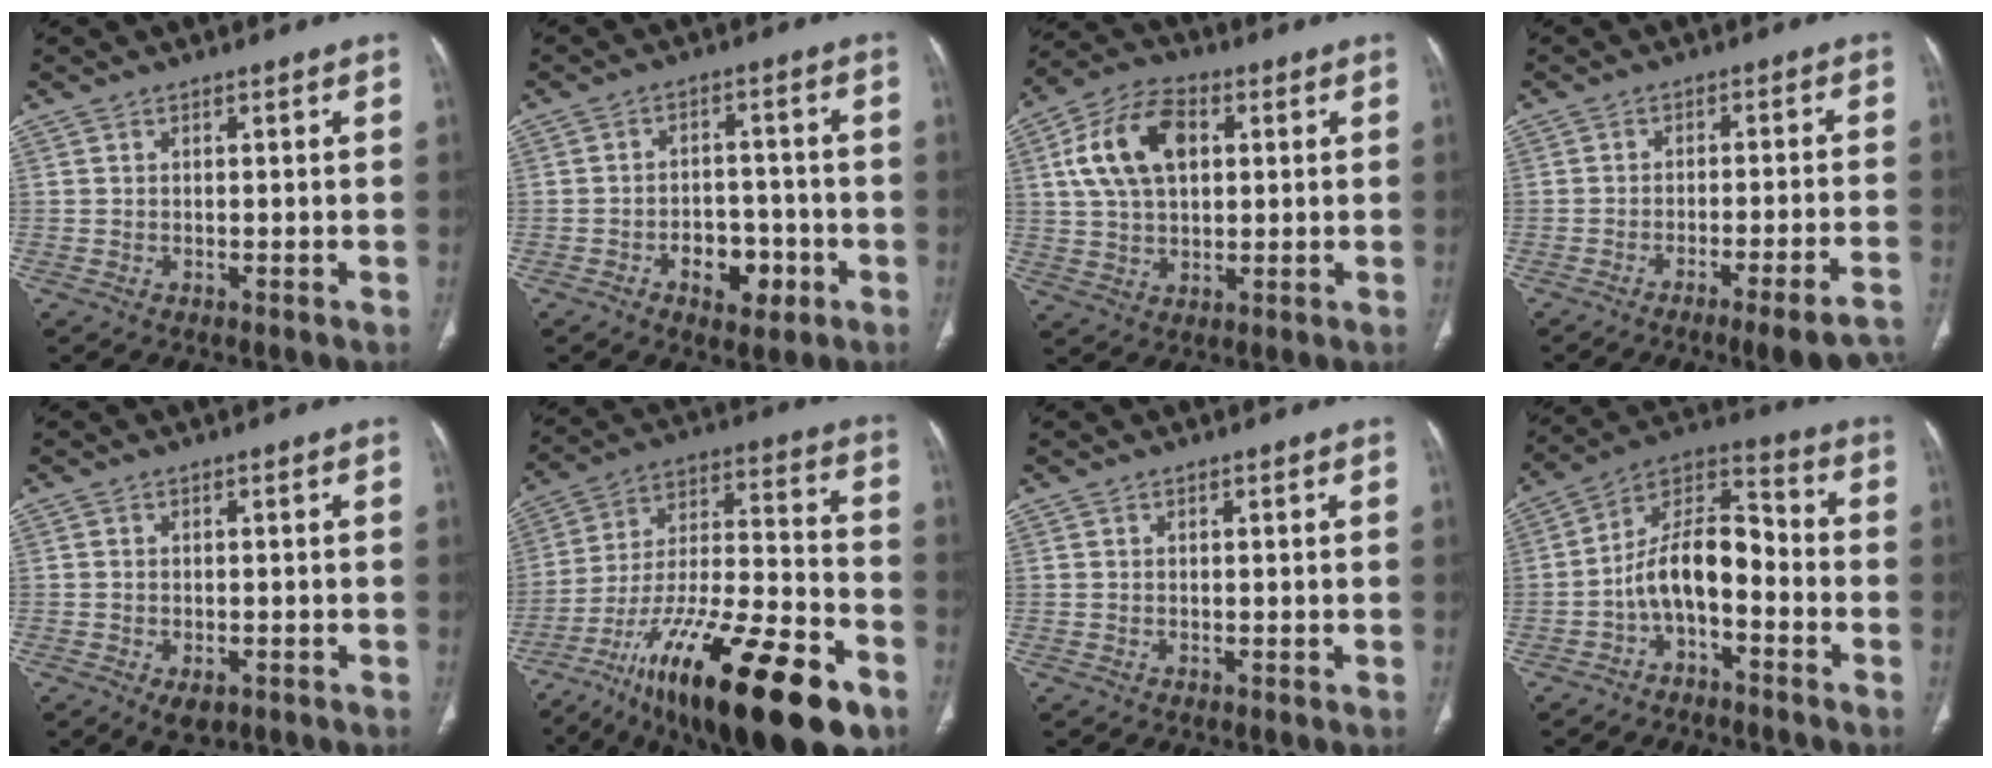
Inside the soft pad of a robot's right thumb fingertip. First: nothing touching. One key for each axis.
{"total": 7.6, "fx": -3.3, "fy": 4.8, "fz": 4.9, "tx": -0.045, "ty": 0.027, "tz": -0.045}
{"total": 13.6, "fx": 3.4, "fy": 8.5, "fz": 10.1, "tx": -0.181, "ty": 0.012, "tz": 0.059}
{"total": 11.9, "fx": -9.2, "fy": 0.3, "fz": 7.5, "tx": -0.091, "ty": 0.049, "tz": -0.122}
{"total": 3.6, "fx": -1.7, "fy": 2.1, "fz": 2.4, "tx": -0.036, "ty": 0.003, "tz": -0.018}
{"total": 31.4, "fx": -17.6, "fy": 9.4, "fz": 24.3, "tx": -0.372, "ty": 0.055, "tz": -0.288}
{"total": 0.0}
{"total": 11.4, "fx": -3.9, "fy": 5.7, "fz": 9.0, "tx": -0.150, "ty": 0.077, "tz": -0.078}